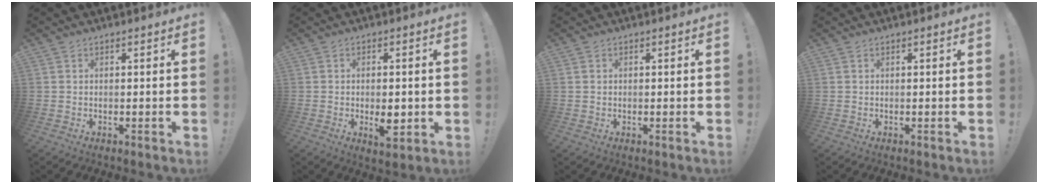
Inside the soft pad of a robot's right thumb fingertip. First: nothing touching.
{"total": 5.7, "force": [-1.1, 2.6, 5.0], "torque": [-0.075, 0.001, -0.015]}
{"total": 0.7, "force": [0.2, 0.6, 0.1], "torque": [-0.005, 0.005, 0.005]}
{"total": 0.0}